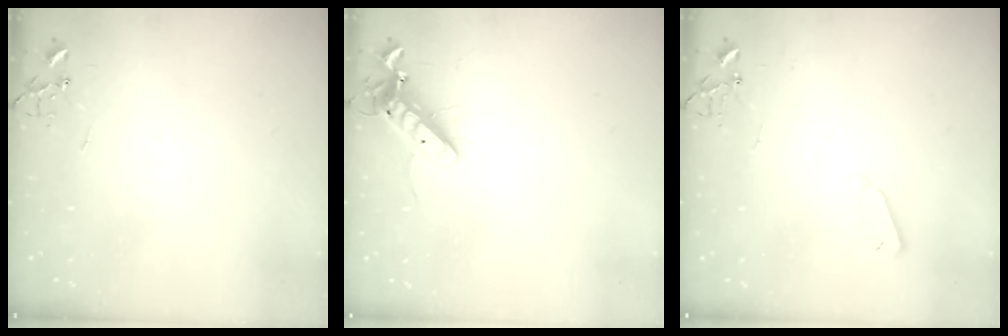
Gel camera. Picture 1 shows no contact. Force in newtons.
{"total": 11.8, "press": 11.6, "slide": 2.2}
{"total": 4.1, "press": 4.0, "slide": 0.8}